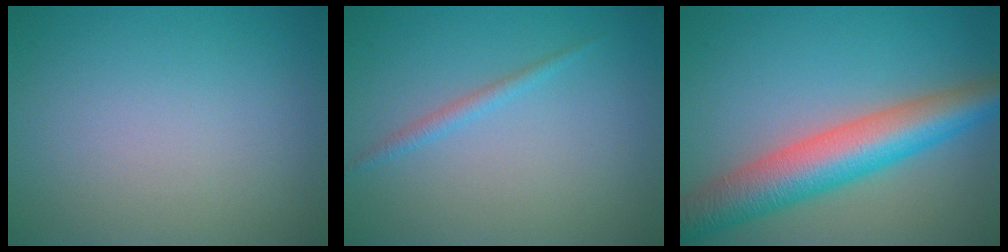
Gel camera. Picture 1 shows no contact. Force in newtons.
{"total": 1.2, "press": 1.2, "slide": 0.1}
{"total": 8.4, "press": 8.4, "slide": 0.3}